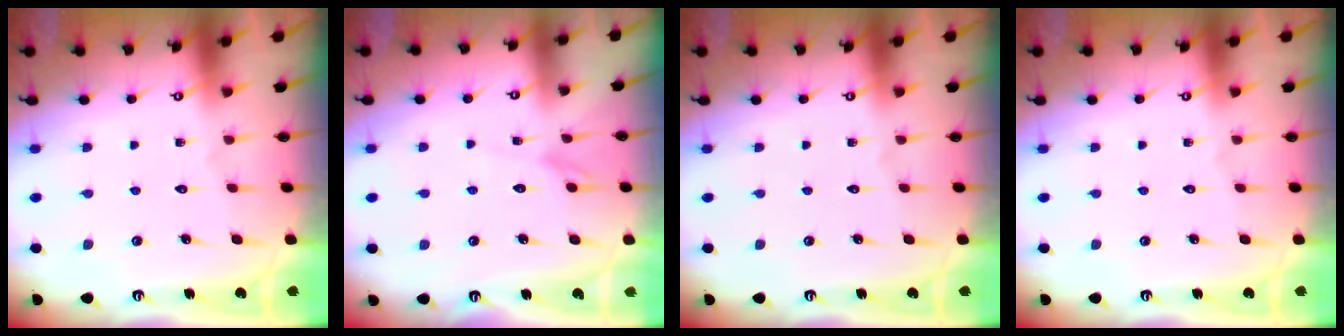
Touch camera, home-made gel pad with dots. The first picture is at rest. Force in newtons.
{"total": 2.5, "press": 2.5, "slide": 0.3}
{"total": 0.0}
{"total": 0.0}